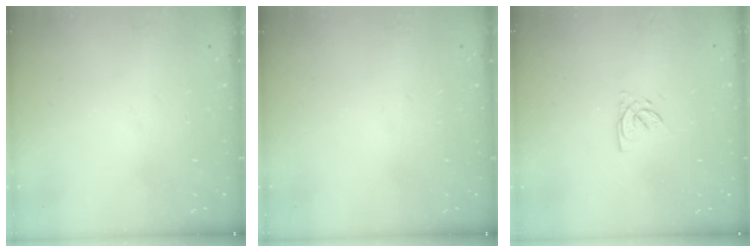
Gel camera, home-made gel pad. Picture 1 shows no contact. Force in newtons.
{"total": 0.0}
{"total": 2.5, "press": 2.5, "slide": 0.3}